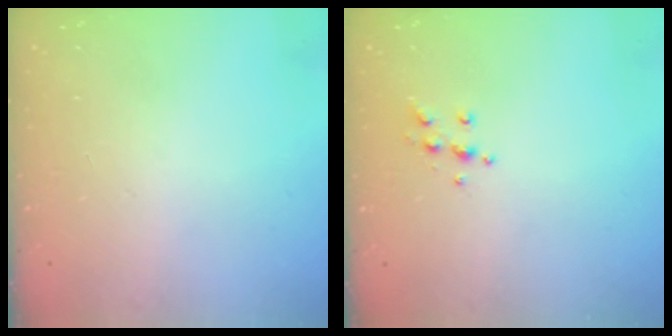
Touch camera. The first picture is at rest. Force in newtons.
{"total": 5.7, "press": 5.7, "slide": 0.9}